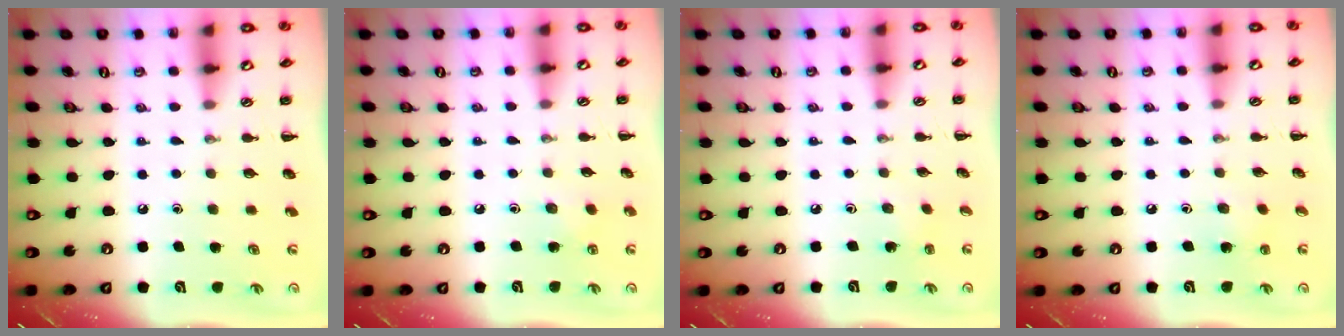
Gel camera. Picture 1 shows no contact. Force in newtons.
{"total": 3.0, "press": 2.9, "slide": 0.9}
{"total": 1.1, "press": 1.0, "slide": 0.5}
{"total": 4.4, "press": 4.2, "slide": 1.4}